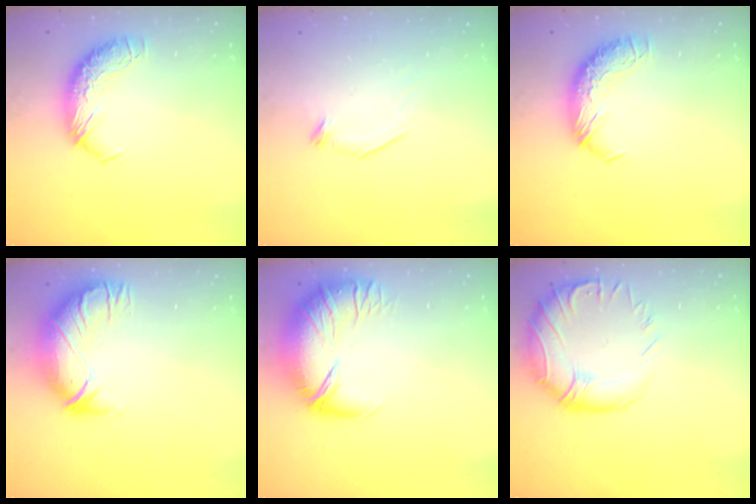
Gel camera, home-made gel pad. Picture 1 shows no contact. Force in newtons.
{"total": 6.1, "press": 6.0, "slide": 1.1}
{"total": 0.0}
{"total": 3.0, "press": 0.2, "slide": 2.9}
{"total": 2.9, "press": 0.7, "slide": 2.9}
{"total": 5.2, "press": 3.1, "slide": 4.1}